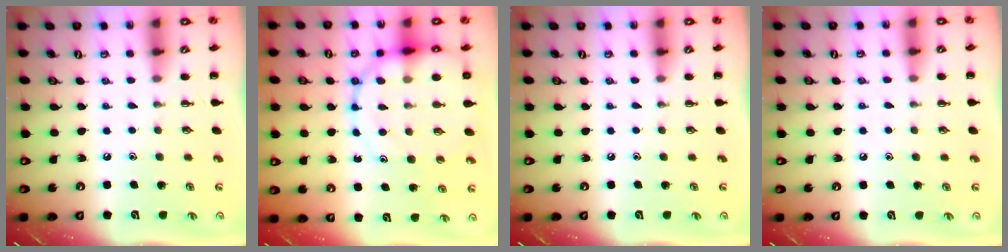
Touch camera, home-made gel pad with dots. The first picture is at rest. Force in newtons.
{"total": 17.1, "press": 16.8, "slide": 3.2}
{"total": 0.0}
{"total": 6.1, "press": 5.7, "slide": 2.0}